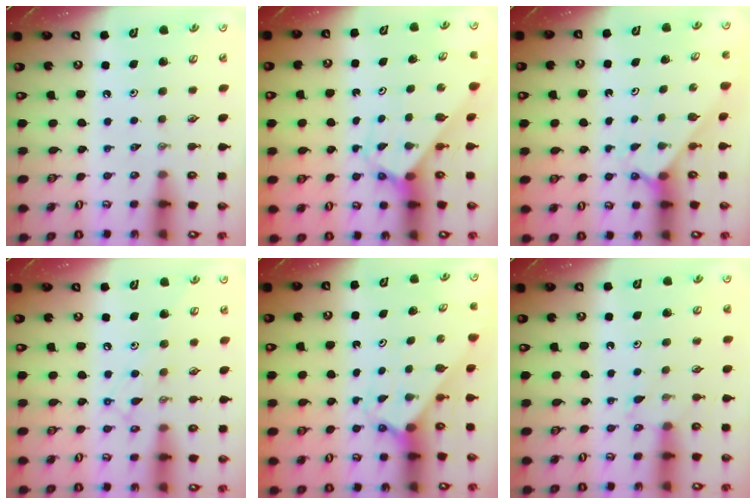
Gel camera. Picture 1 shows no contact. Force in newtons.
{"total": 2.8, "press": 2.8, "slide": 0.2}
{"total": 3.5, "press": 3.5, "slide": 0.5}
{"total": 10.2, "press": 10.2, "slide": 0.8}
{"total": 2.0, "press": 2.0, "slide": 0.1}
{"total": 4.8, "press": 4.8, "slide": 0.5}